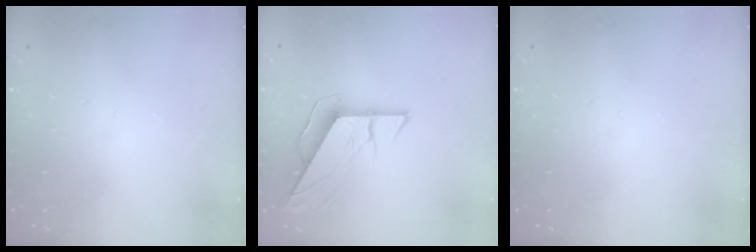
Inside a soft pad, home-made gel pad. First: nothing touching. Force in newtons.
{"total": 8.3, "press": 8.3, "slide": 0.2}
{"total": 0.0}